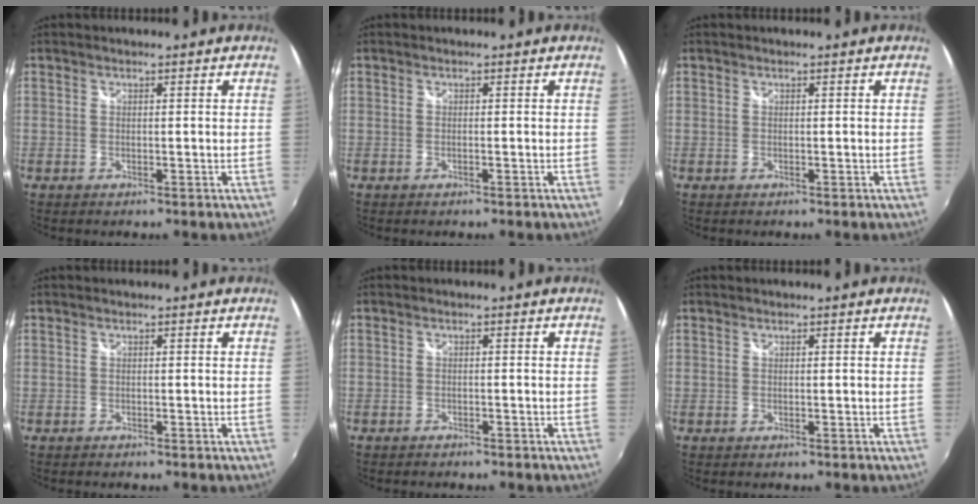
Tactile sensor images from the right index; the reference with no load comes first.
{"total": 0.6, "force": [-0.2, -0.1, 0.5], "torque": [-0.010, -0.001, -0.006]}
{"total": 0.0}
{"total": 0.0}
{"total": 2.0, "force": [-1.8, 0.6, 0.5], "torque": [-0.020, -0.004, -0.029]}
{"total": 0.0}